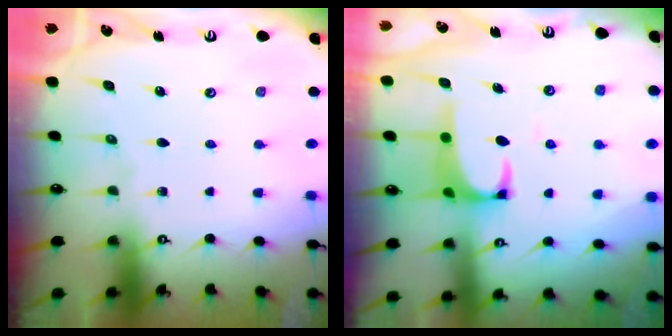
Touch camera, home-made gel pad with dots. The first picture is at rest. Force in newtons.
{"total": 1.5, "press": 1.4, "slide": 0.5}